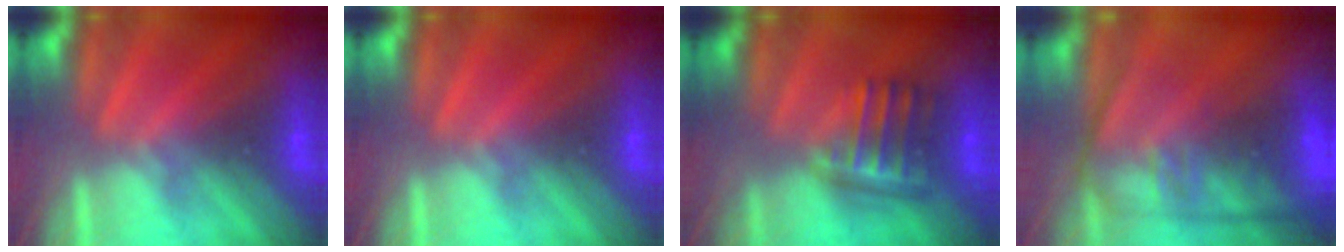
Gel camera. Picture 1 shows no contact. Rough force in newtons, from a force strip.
{"total": 0.0}
{"total": 9.1}
{"total": 8.0}